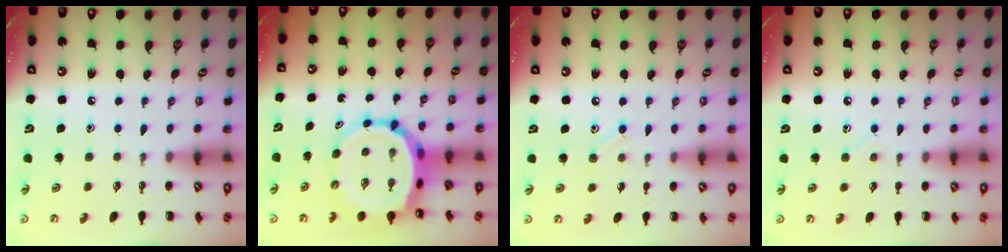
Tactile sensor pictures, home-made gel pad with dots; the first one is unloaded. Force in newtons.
{"total": 9.2, "press": 8.7, "slide": 3.0}
{"total": 6.2, "press": 5.8, "slide": 2.2}
{"total": 4.5, "press": 4.3, "slide": 1.3}